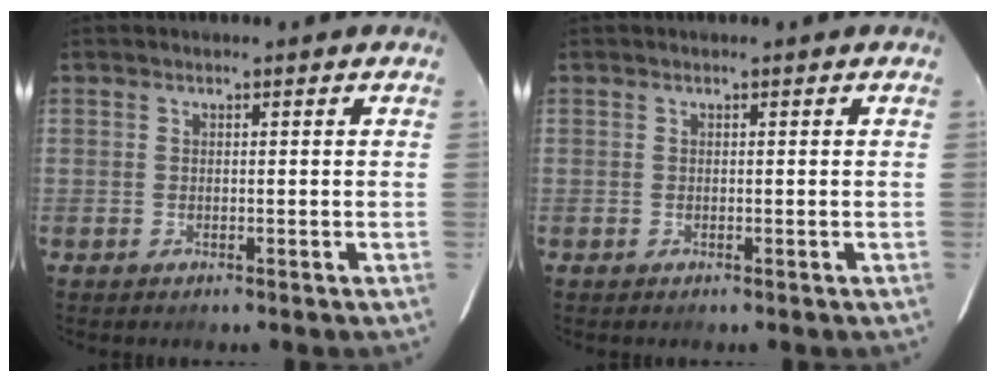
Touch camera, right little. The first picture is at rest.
{"total": 0.0}